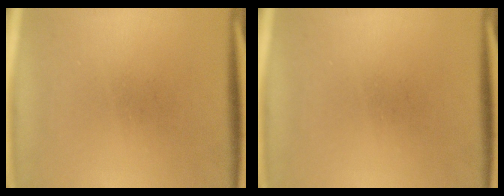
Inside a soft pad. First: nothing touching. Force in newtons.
{"total": 0.0}